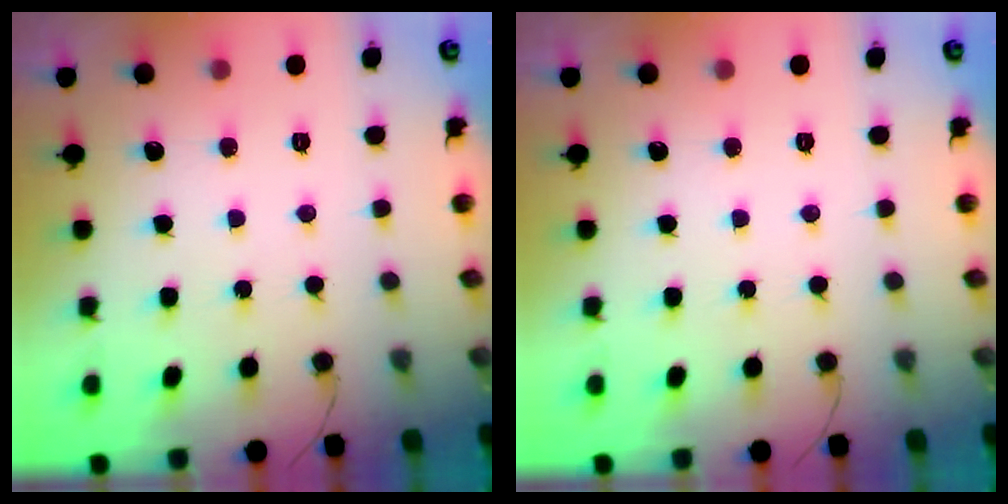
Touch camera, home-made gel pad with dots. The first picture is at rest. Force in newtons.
{"total": 0.0}